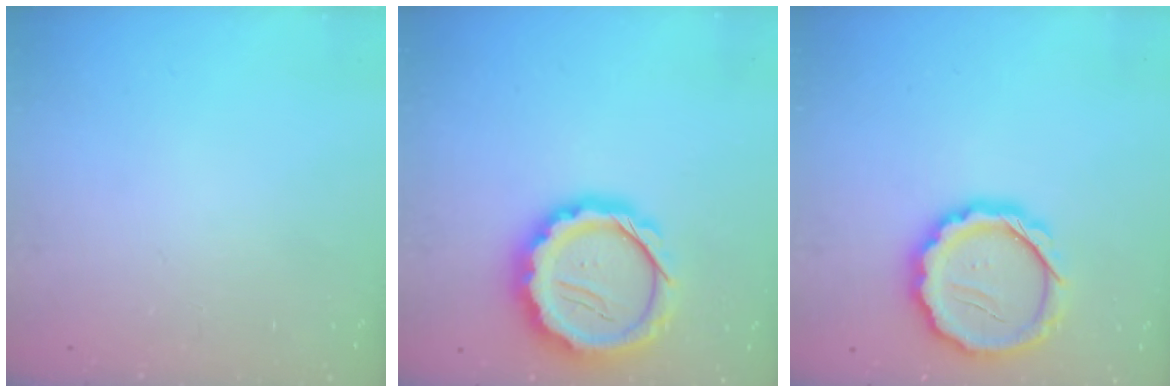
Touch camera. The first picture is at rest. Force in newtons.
{"total": 14.7, "press": 14.4, "slide": 3.0}
{"total": 12.9, "press": 12.8, "slide": 1.6}